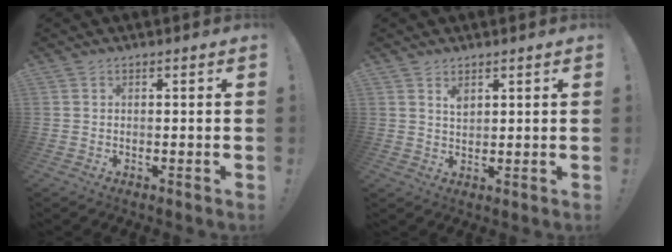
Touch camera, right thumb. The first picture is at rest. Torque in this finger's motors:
{"motor_torque": [0.56, -0.03, -0.10, 0.07, -0.04]}